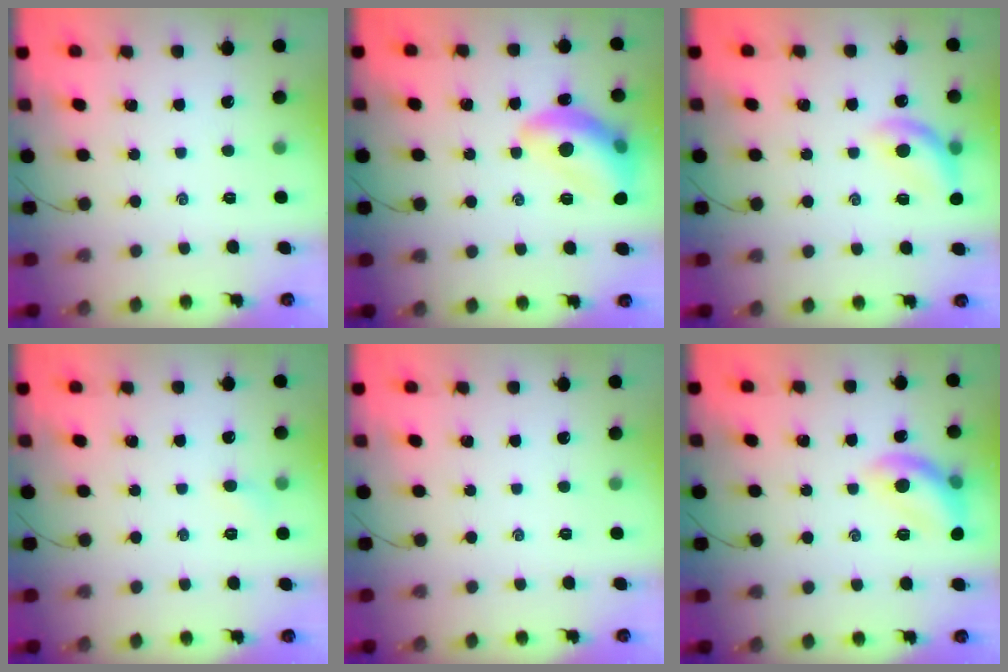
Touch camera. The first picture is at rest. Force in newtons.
{"total": 15.1, "press": 15.0, "slide": 1.5}
{"total": 12.2, "press": 12.0, "slide": 2.5}
{"total": 3.0, "press": 2.8, "slide": 1.0}
{"total": 0.0}
{"total": 12.5, "press": 12.3, "slide": 2.3}